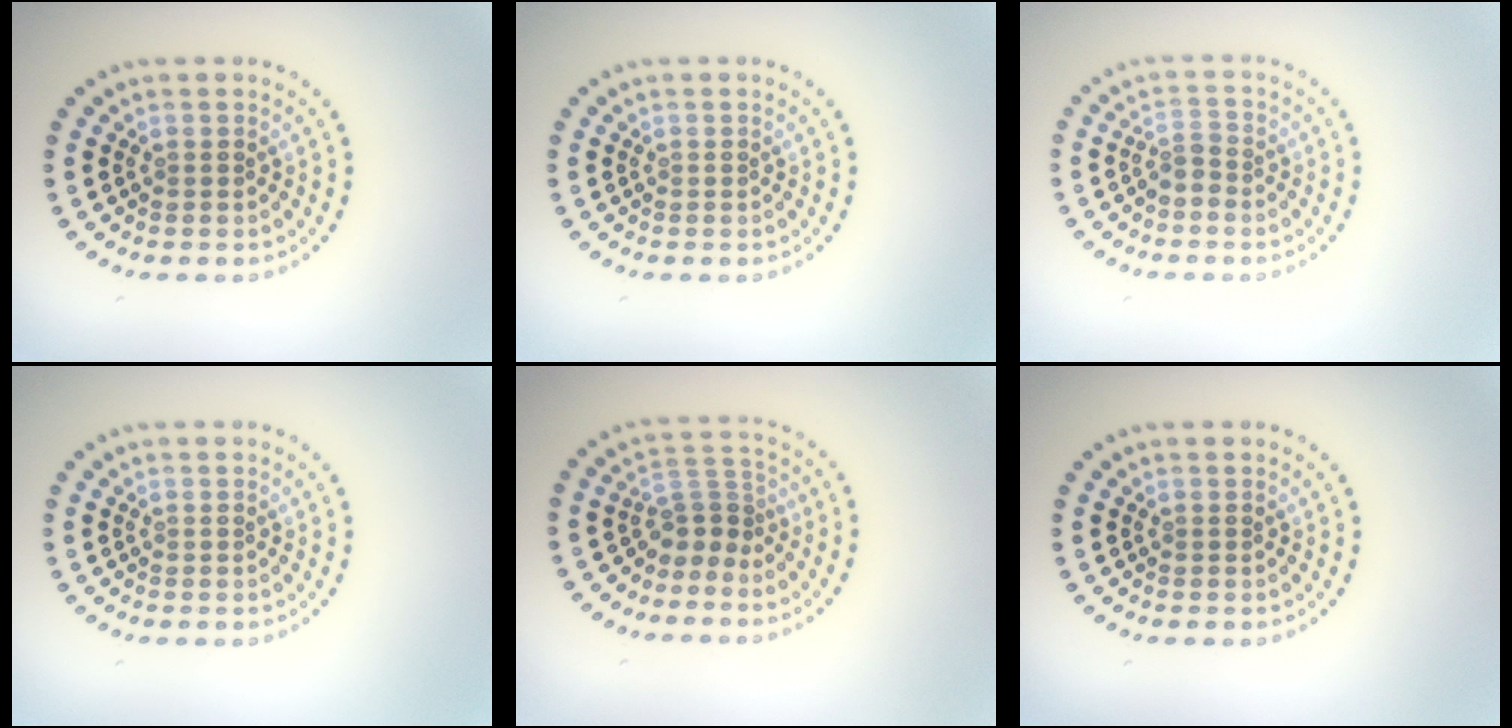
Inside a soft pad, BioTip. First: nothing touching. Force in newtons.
{"total": 0.0}
{"total": 1.7, "press": 1.3, "slide": 1.2}
{"total": 0.0}
{"total": 2.7, "press": 1.8, "slide": 2.0}
{"total": 0.0}